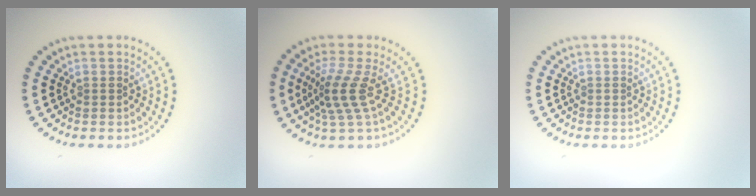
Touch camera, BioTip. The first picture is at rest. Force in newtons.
{"total": 3.3, "press": 2.3, "slide": 2.4}
{"total": 0.0}